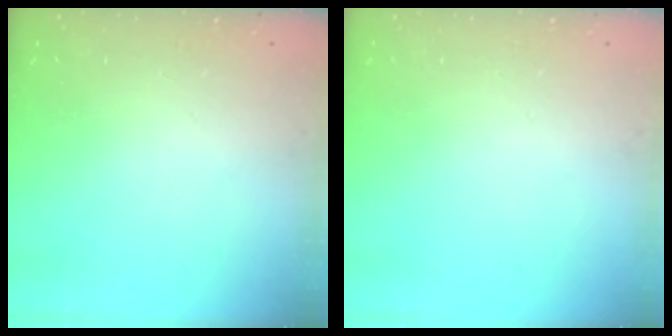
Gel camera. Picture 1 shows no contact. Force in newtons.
{"total": 0.0}